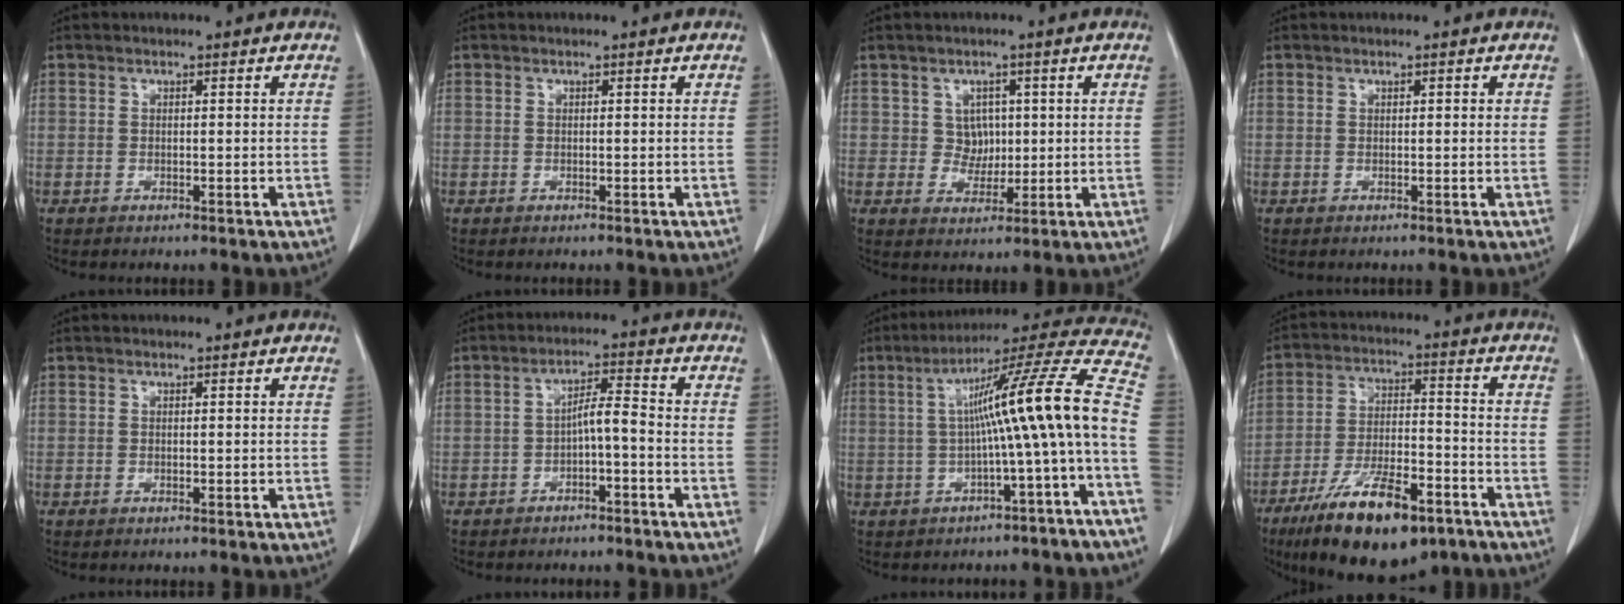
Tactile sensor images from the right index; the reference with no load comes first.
{"total": 0.0}
{"total": 3.5, "force": [0.8, 3.3, 1.0], "torque": [-0.008, 0.005, 0.014]}
{"total": 0.6, "force": [0.3, 0.2, 0.5], "torque": [-0.009, 0.001, 0.003]}
{"total": 0.0}
{"total": 4.0, "force": [-1.6, 0.7, 3.6], "torque": [-0.062, 0.016, -0.024]}
{"total": 15.7, "force": [-1.7, -1.1, 15.5], "torque": [-0.213, 0.040, -0.030]}
{"total": 16.6, "force": [-10.7, 4.9, 11.7], "torque": [-0.213, -0.017, -0.181]}